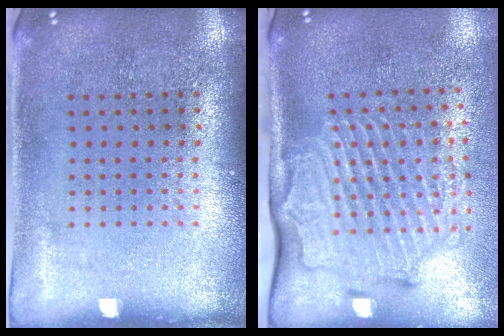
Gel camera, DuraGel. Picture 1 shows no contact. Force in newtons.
{"total": 2.9, "press": 2.2, "slide": 1.9}